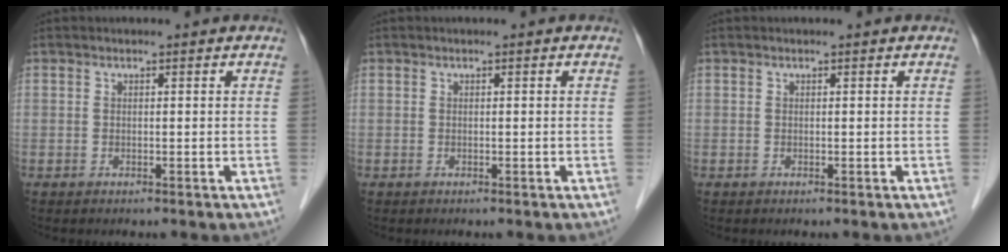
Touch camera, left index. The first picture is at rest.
{"total": 0.0}
{"total": 0.0}